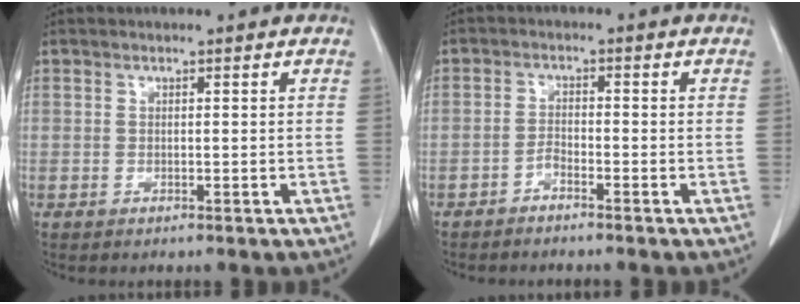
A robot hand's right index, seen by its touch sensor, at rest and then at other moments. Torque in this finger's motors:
{"motor_torque": [0.07, 0.04, 0.00, 0.02]}